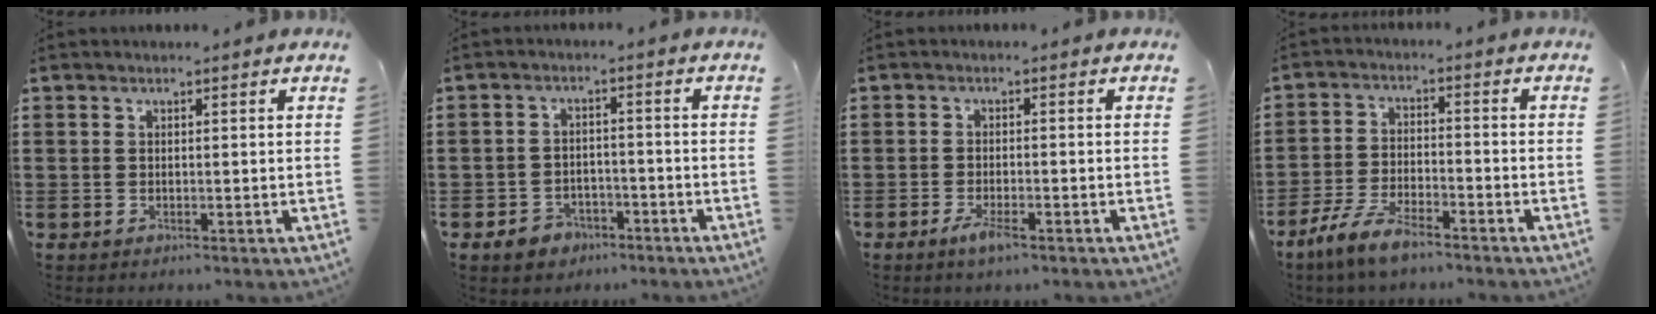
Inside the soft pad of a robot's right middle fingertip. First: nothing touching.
{"total": 3.4, "force": [-2.8, 1.9, 0.7], "torque": [-0.025, 0.007, -0.060]}
{"total": 3.1, "force": [-1.7, 0.7, 2.5], "torque": [-0.054, -0.004, -0.034]}
{"total": 6.8, "force": [-5.3, 1.7, 3.9], "torque": [-0.096, -0.005, -0.106]}